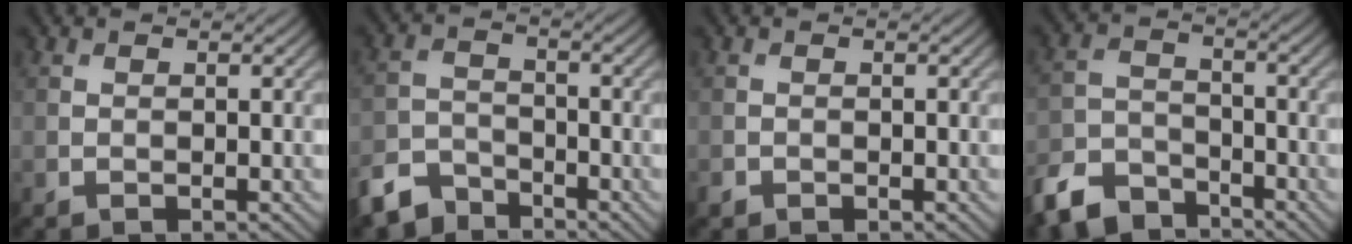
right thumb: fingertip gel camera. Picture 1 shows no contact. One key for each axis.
{"total": 5.8, "fx": -4.7, "fy": 2.9, "fz": 1.7, "tx": -0.038, "ty": -0.005, "tz": -0.104}
{"total": 0.6, "fx": -0.5, "fy": 0.4, "fz": 0.0, "tx": -0.001, "ty": -0.004, "tz": -0.009}
{"total": 7.8, "fx": -6.3, "fy": 3.7, "fz": 2.9, "tx": -0.065, "ty": -0.011, "tz": -0.135}